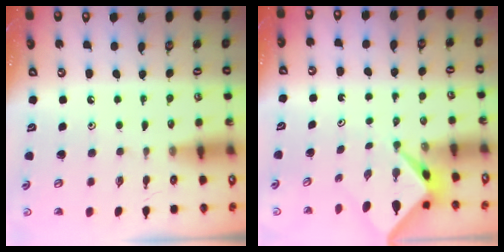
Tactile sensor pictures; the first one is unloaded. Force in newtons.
{"total": 2.4, "press": 2.4, "slide": 0.2}